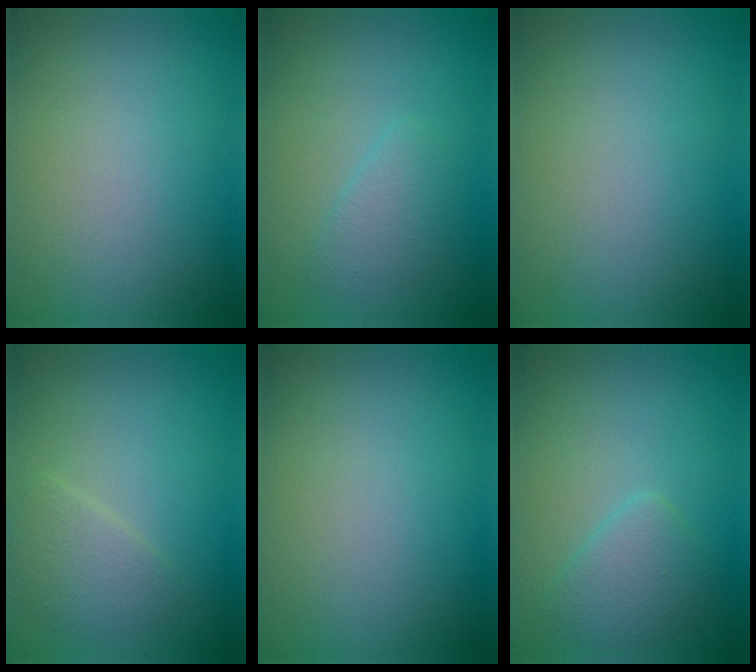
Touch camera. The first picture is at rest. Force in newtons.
{"total": 1.8, "press": 1.8, "slide": 0.1}
{"total": 0.0}
{"total": 2.2, "press": 2.2, "slide": 0.1}
{"total": 0.0}
{"total": 2.5, "press": 2.5, "slide": 0.1}